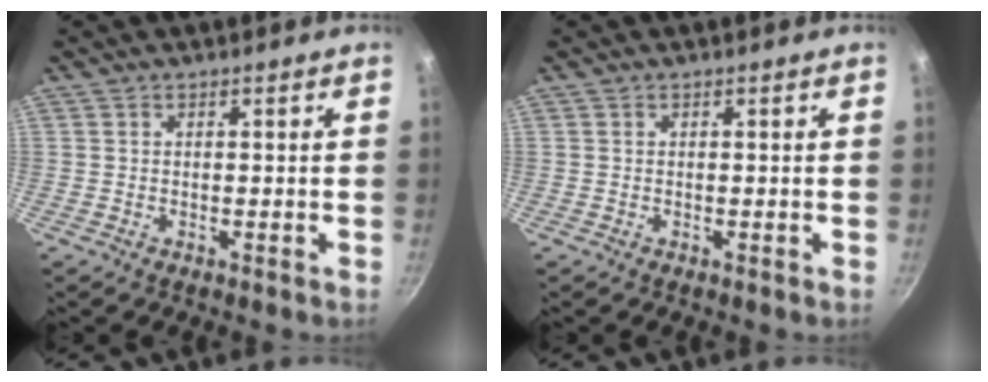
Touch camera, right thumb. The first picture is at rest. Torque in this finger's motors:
{"motor_torque": [-0.03, -0.03, 0.21, 0.20, 0.00]}